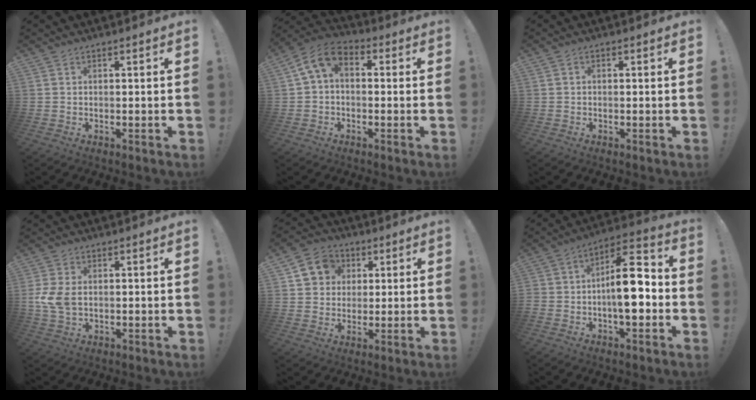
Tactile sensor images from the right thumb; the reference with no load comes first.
{"total": 7.6, "force": [1.4, 5.0, 5.5], "torque": [-0.114, 0.005, 0.031]}
{"total": 0.6, "force": [-0.4, 0.3, 0.4], "torque": [-0.009, 0.003, -0.007]}
{"total": 6.4, "force": [0.3, 4.2, 4.8], "torque": [-0.110, -0.005, 0.003]}
{"total": 9.7, "force": [2.9, 8.7, 3.2], "torque": [-0.044, -0.002, 0.060]}
{"total": 14.9, "force": [-2.9, 7.4, 12.6], "torque": [-0.189, 0.030, -0.046]}